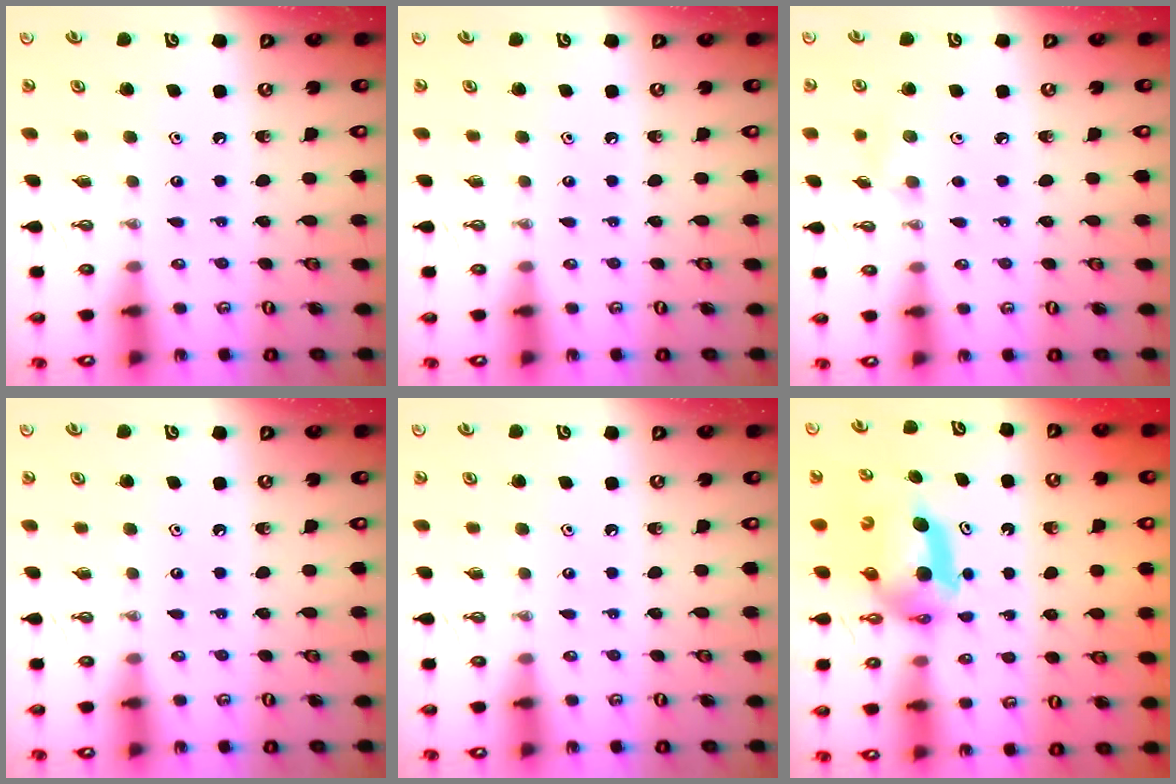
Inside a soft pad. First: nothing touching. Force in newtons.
{"total": 0.0}
{"total": 5.0, "press": 4.7, "slide": 1.9}
{"total": 0.0}
{"total": 0.0}
{"total": 6.8, "press": 6.7, "slide": 0.8}